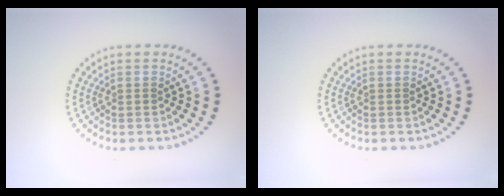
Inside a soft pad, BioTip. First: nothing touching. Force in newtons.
{"total": 0.0}